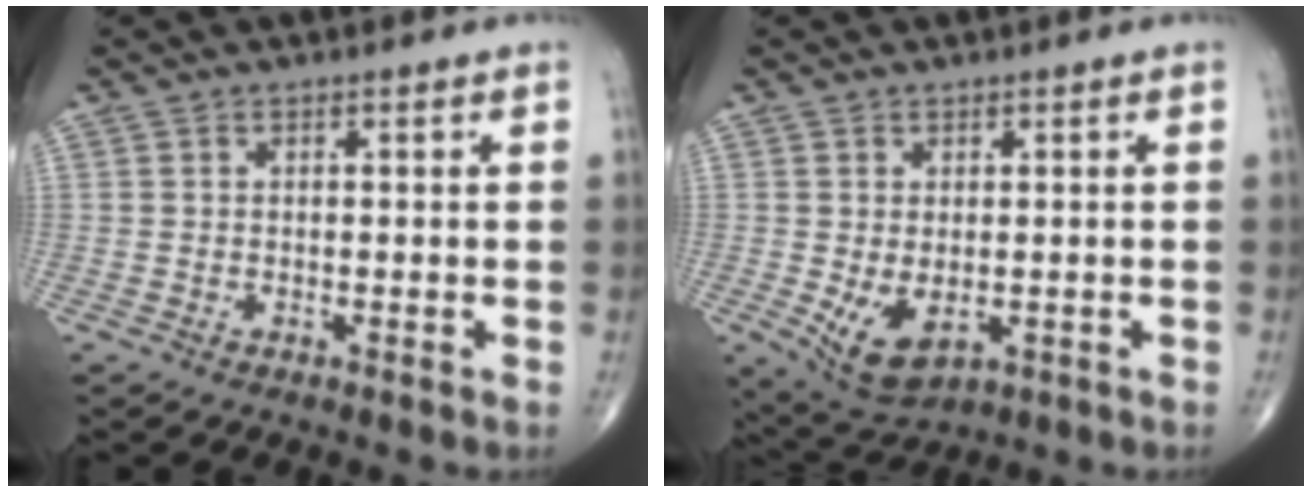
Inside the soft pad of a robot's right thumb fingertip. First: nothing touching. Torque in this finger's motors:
{"motor_torque": [-0.27, 0.44, 0.40, 0.27, 0.22]}